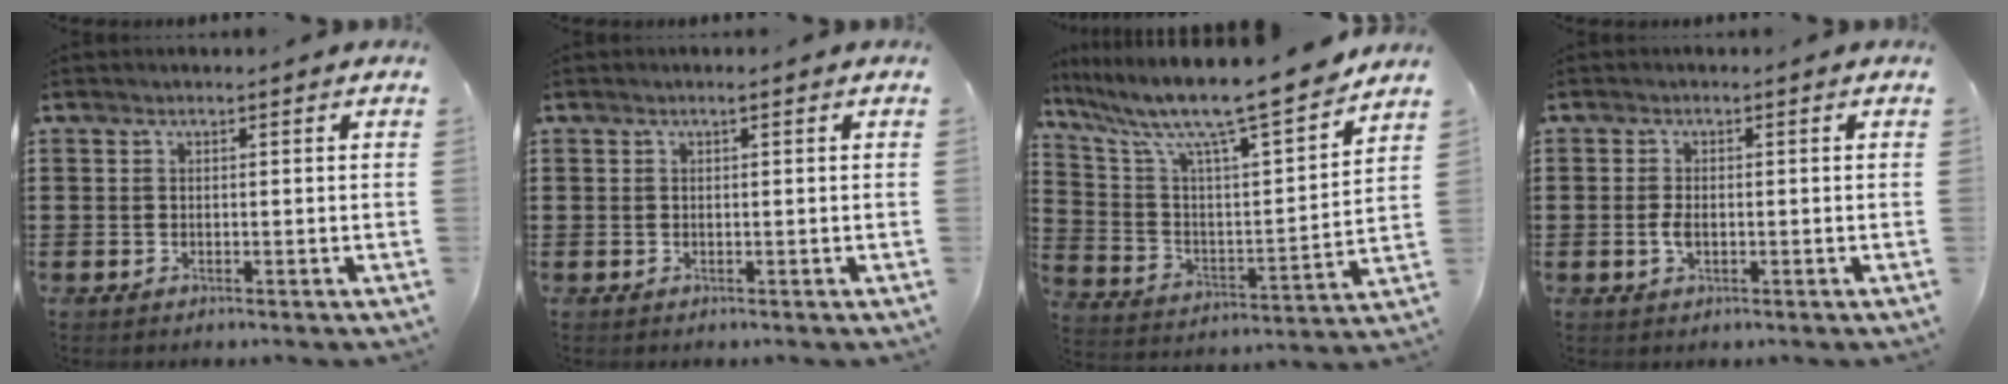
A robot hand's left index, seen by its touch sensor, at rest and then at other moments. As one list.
[{"total": 0.6, "force": [0.2, 0.0, 0.5], "torque": [-0.010, -0.001, 0.005]}, {"total": 11.2, "force": [9.6, 0.5, 5.8], "torque": [-0.146, -0.077, 0.153]}, {"total": 2.2, "force": [-0.3, 1.1, 1.9], "torque": [-0.043, -0.001, -0.007]}]